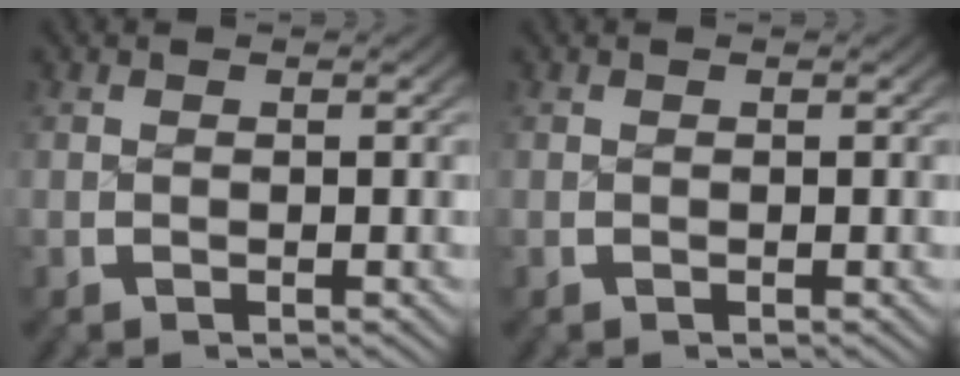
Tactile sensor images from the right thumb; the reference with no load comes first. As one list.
[{"total": 0.0}]